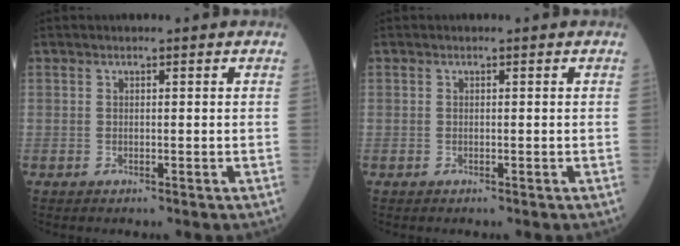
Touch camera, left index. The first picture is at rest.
{"total": 0.0}